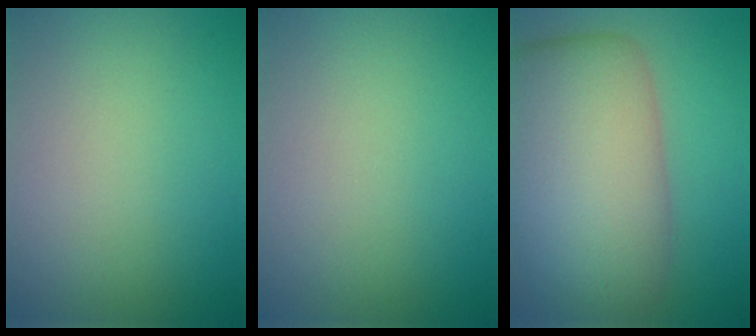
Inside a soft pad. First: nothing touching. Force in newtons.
{"total": 0.0}
{"total": 12.7, "press": 12.7, "slide": 0.6}